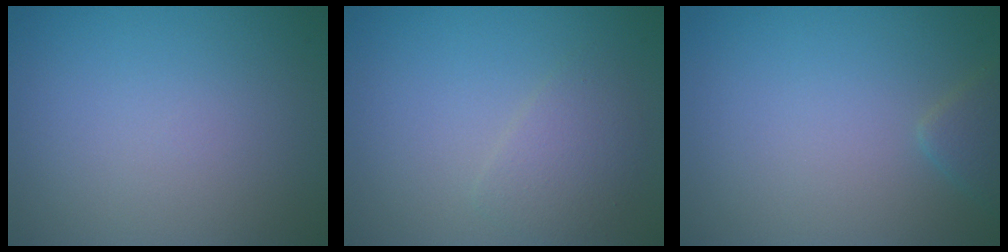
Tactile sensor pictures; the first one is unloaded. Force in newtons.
{"total": 2.1, "press": 2.1, "slide": 0.0}
{"total": 1.5, "press": 1.5, "slide": 0.2}